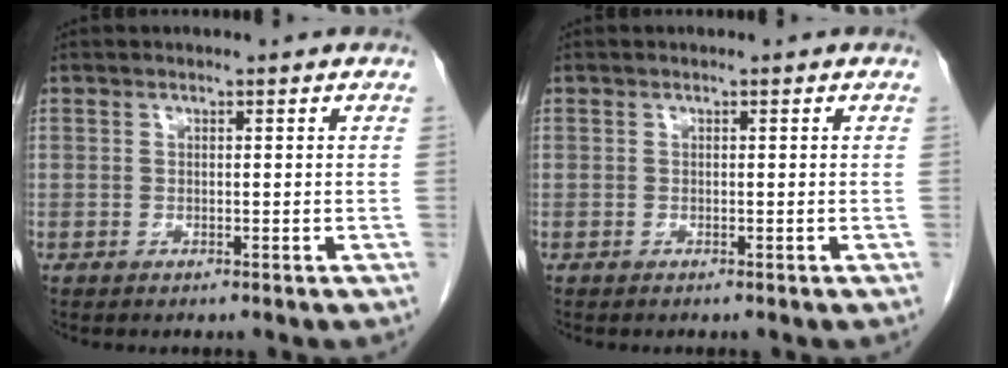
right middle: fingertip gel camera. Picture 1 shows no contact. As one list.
[{"total": 0.0}]